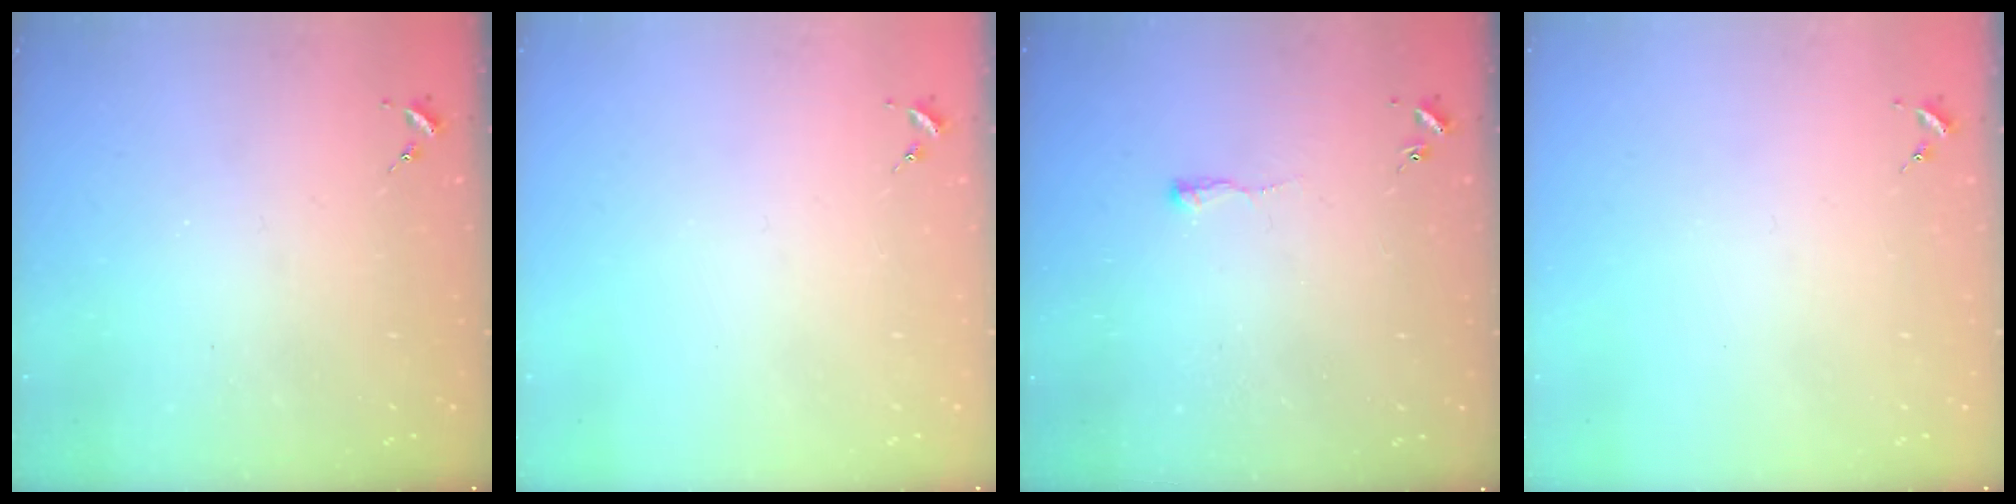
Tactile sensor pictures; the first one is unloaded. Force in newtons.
{"total": 0.0}
{"total": 2.8, "press": 2.7, "slide": 0.6}
{"total": 0.0}